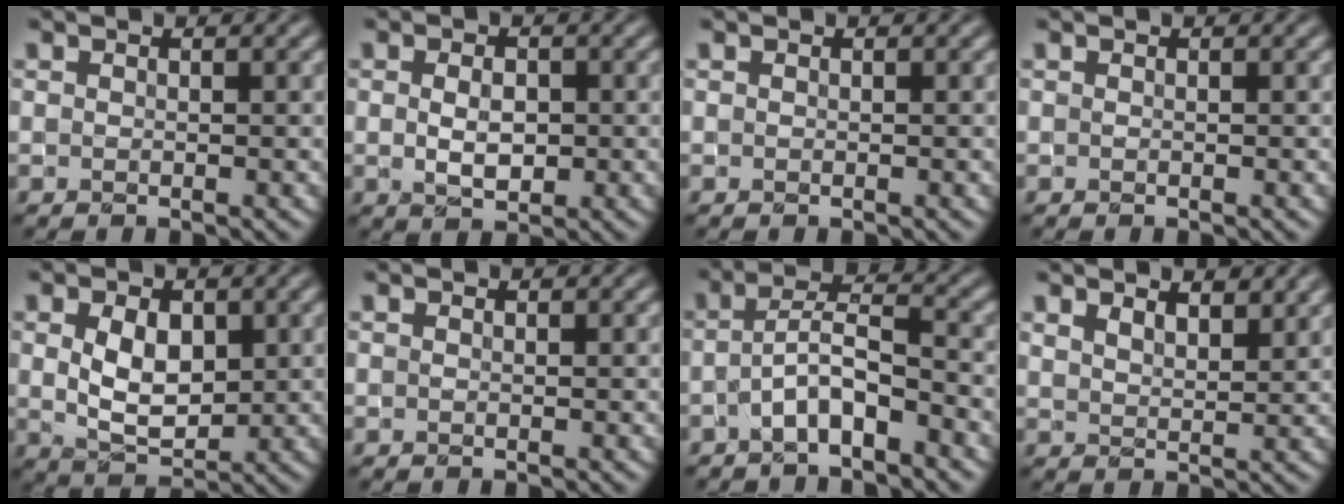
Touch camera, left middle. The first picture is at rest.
{"total": 2.7, "force": [0.0, 1.6, 2.2], "torque": [-0.041, -0.001, 0.001]}
{"total": 0.0}
{"total": 0.0}
{"total": 4.6, "force": [0.7, 2.9, 3.5], "torque": [-0.073, -0.003, 0.016]}
{"total": 0.0}
{"total": 3.7, "force": [-2.0, 1.1, 2.9], "torque": [-0.055, 0.014, -0.042]}
{"total": 3.4, "force": [2.6, 1.2, 1.8], "torque": [-0.031, 0.002, 0.044]}